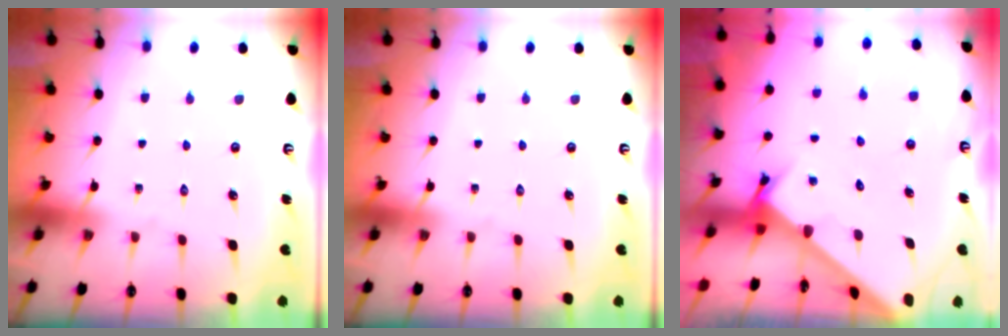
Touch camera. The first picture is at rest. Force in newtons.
{"total": 0.0}
{"total": 2.7, "press": 2.7, "slide": 0.2}